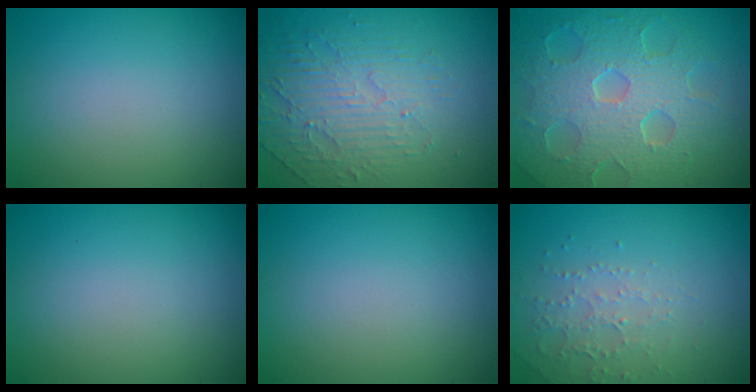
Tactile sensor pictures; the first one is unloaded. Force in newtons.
{"total": 4.8, "press": 3.4, "slide": 3.4}
{"total": 8.6, "press": 6.1, "slide": 6.0}
{"total": 0.0}
{"total": 0.0}
{"total": 2.2, "press": 2.1, "slide": 0.6}